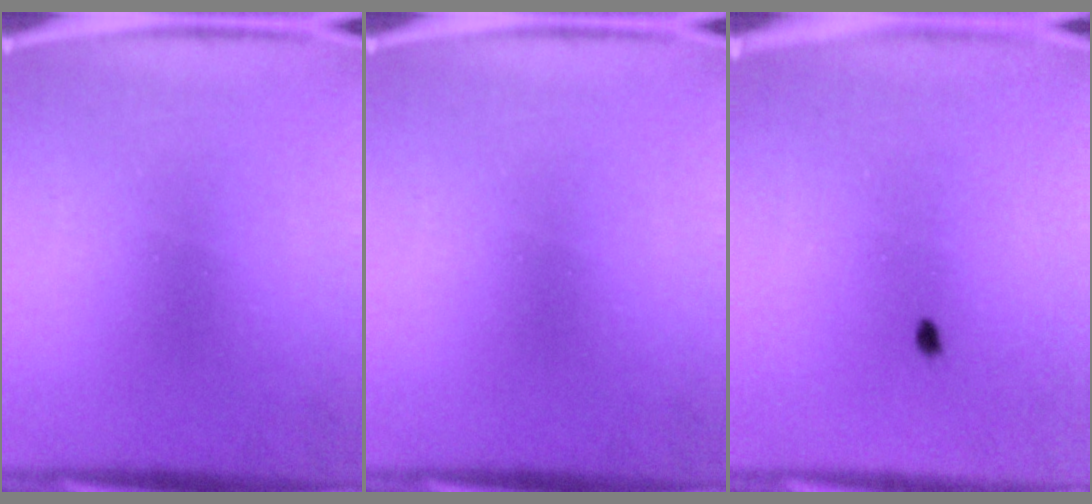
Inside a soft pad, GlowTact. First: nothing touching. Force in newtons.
{"total": 0.0}
{"total": 1.4}